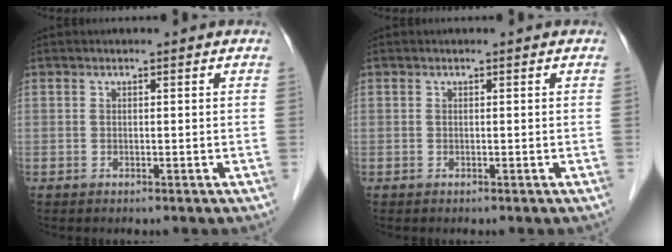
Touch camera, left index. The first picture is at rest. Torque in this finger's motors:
{"motor_torque": [0.00, 0.00, 0.00, 0.00]}